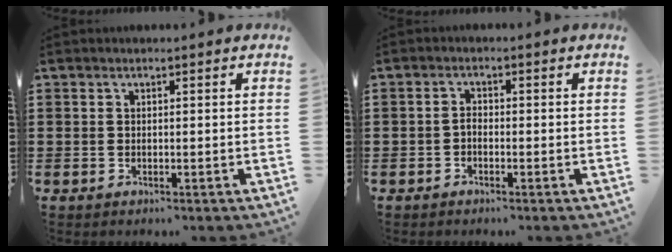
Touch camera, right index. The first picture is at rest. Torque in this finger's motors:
{"motor_torque": [-0.34, 0.25, 0.04, 0.02]}